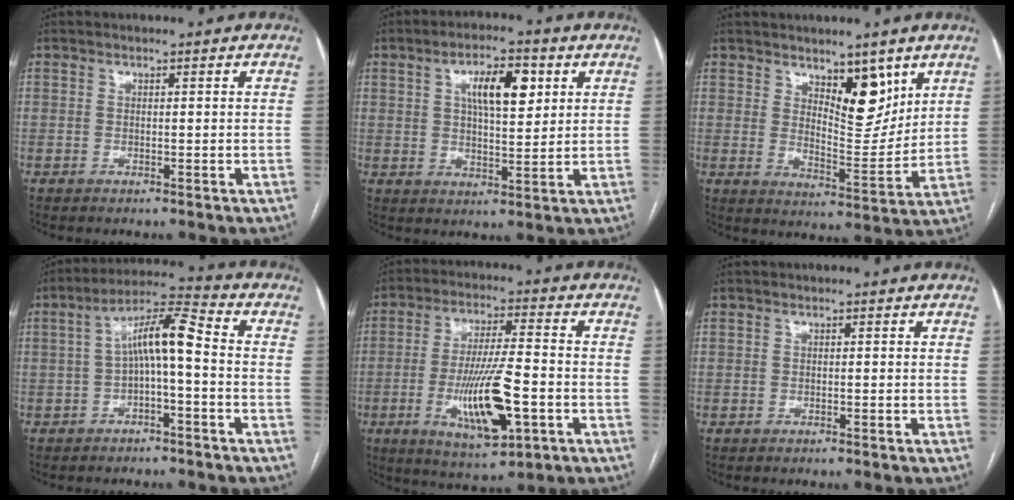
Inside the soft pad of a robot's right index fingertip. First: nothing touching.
{"total": 8.6, "force": [3.1, 2.9, 7.4], "torque": [-0.125, 0.010, 0.054]}
{"total": 8.4, "force": [5.0, 3.3, 6.0], "torque": [-0.088, -0.013, 0.087]}
{"total": 8.2, "force": [-0.3, 1.4, 8.1], "torque": [-0.146, 0.035, -0.008]}
{"total": 13.4, "force": [-3.8, 2.6, 12.6], "torque": [-0.235, -0.011, -0.058]}
{"total": 0.0}